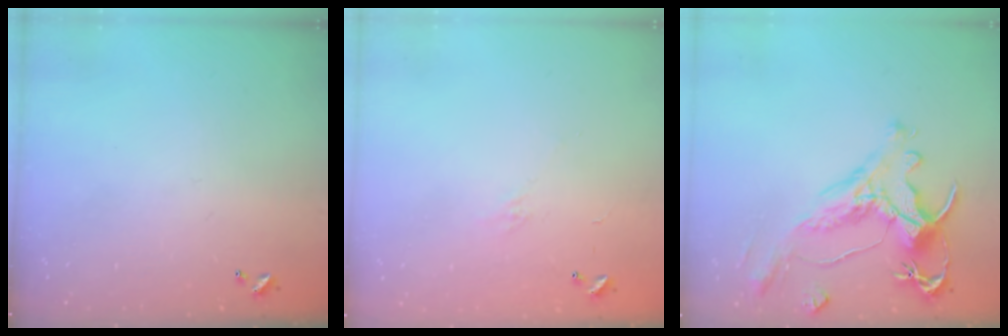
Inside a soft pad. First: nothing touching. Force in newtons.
{"total": 4.6, "press": 4.5, "slide": 1.0}
{"total": 1.5, "press": 0.7, "slide": 1.3}